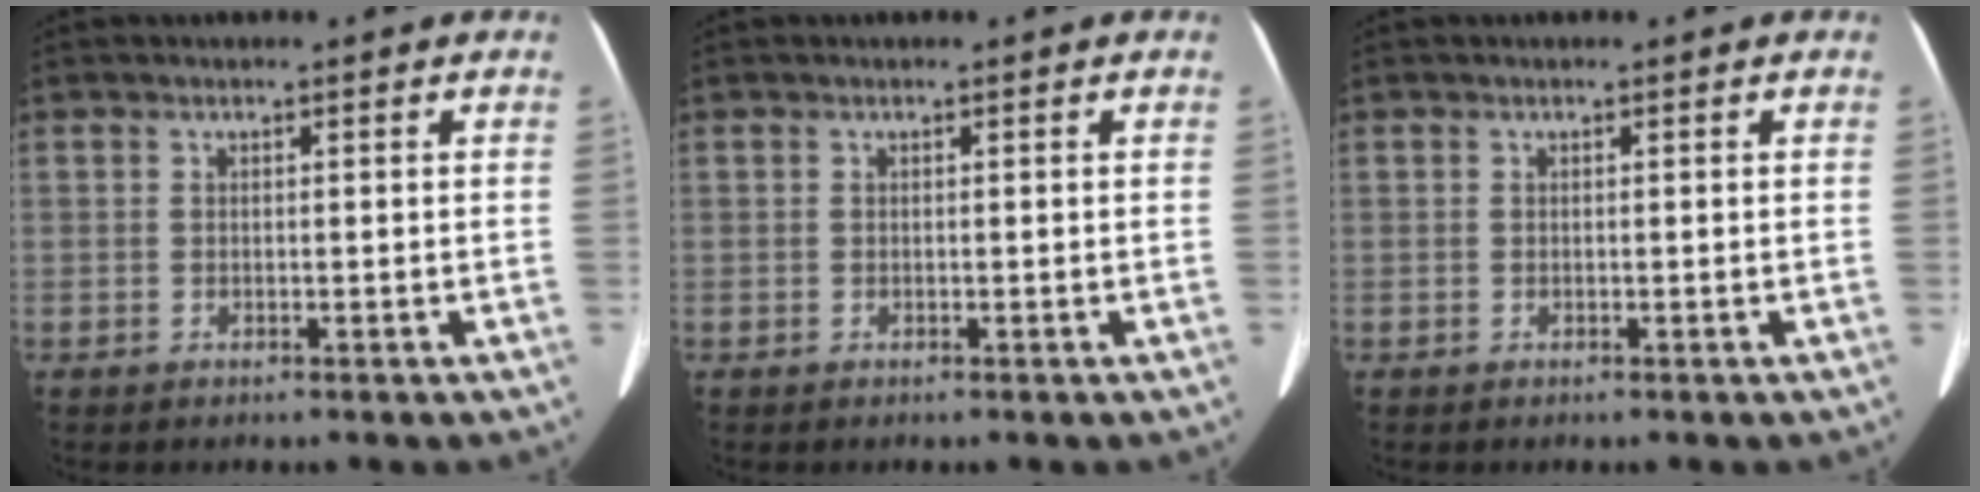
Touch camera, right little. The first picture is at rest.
{"total": 0.0}
{"total": 0.0}